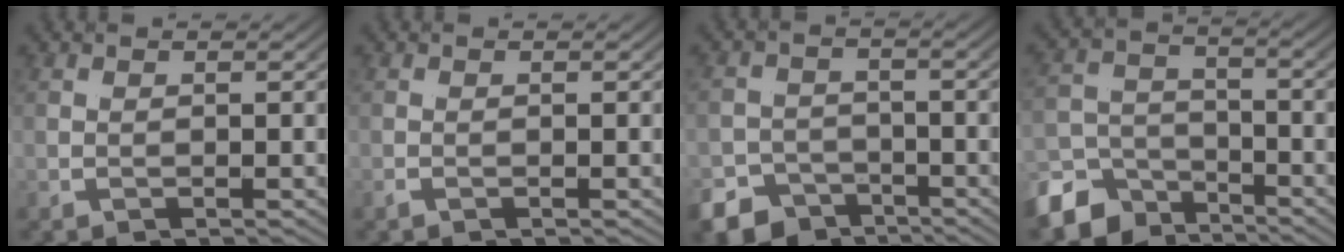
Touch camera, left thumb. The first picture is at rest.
{"total": 0.7, "force": [-0.1, -0.5, -0.4], "torque": [0.003, 0.003, -0.006]}
{"total": 8.5, "force": [-3.7, 7.1, 2.9], "torque": [-0.054, -0.034, -0.064]}
{"total": 7.0, "force": [-4.4, 4.2, 3.6], "torque": [-0.068, -0.009, -0.079]}